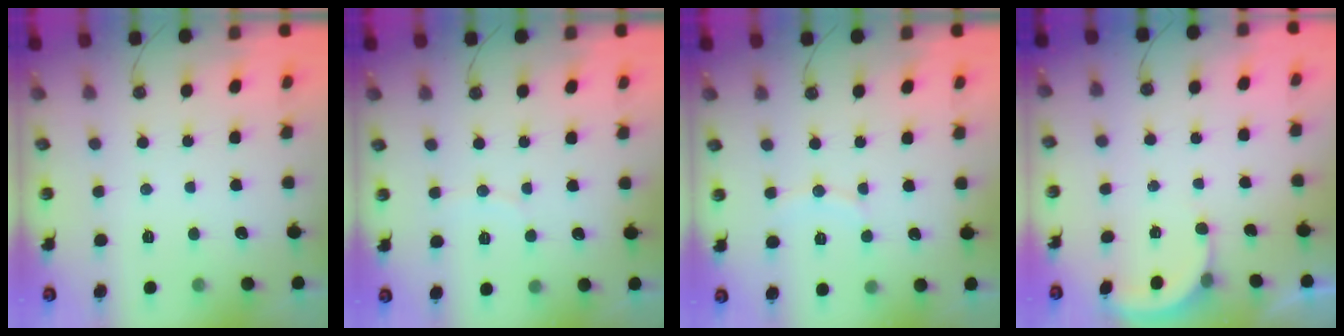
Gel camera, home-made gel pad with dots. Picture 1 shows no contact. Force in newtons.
{"total": 3.4, "press": 3.4, "slide": 0.4}
{"total": 6.8, "press": 6.8, "slide": 0.5}
{"total": 1.6, "press": 1.6, "slide": 0.3}